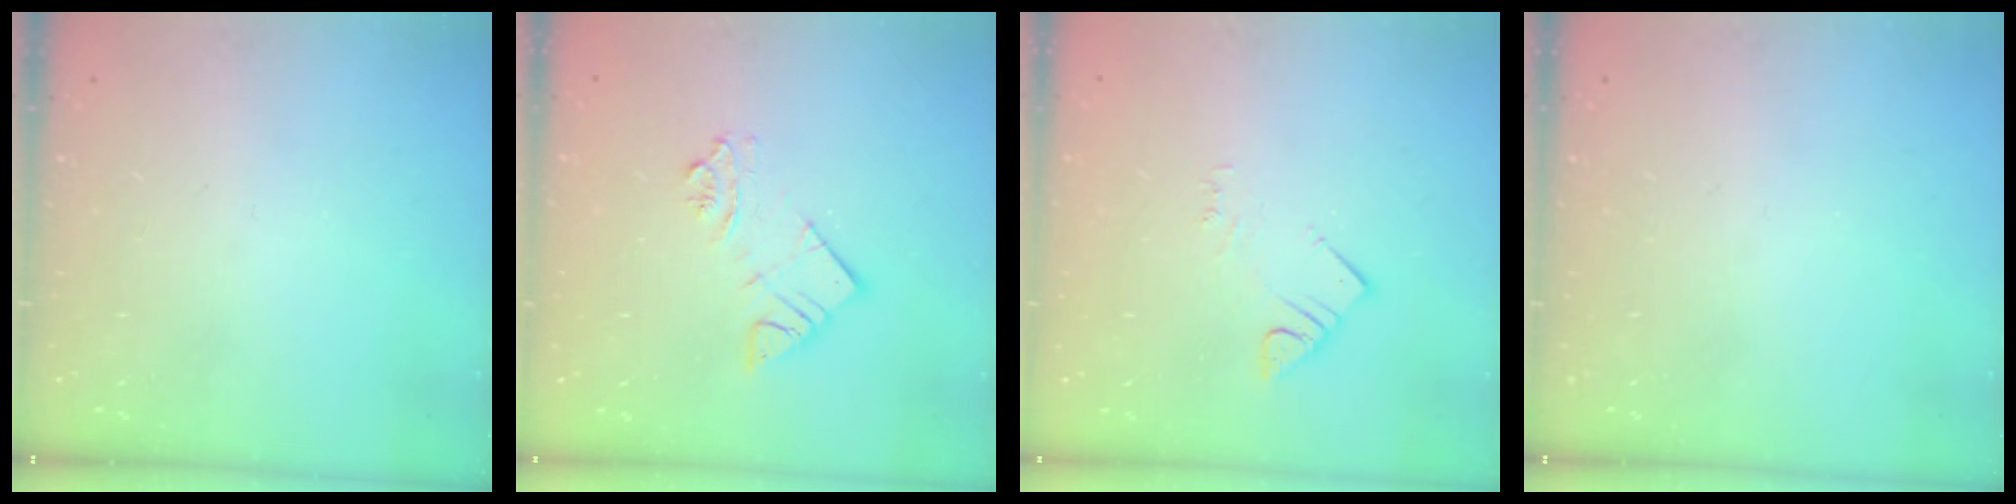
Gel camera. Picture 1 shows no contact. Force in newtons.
{"total": 6.1, "press": 6.1, "slide": 0.4}
{"total": 2.8, "press": 2.8, "slide": 0.2}
{"total": 0.0}